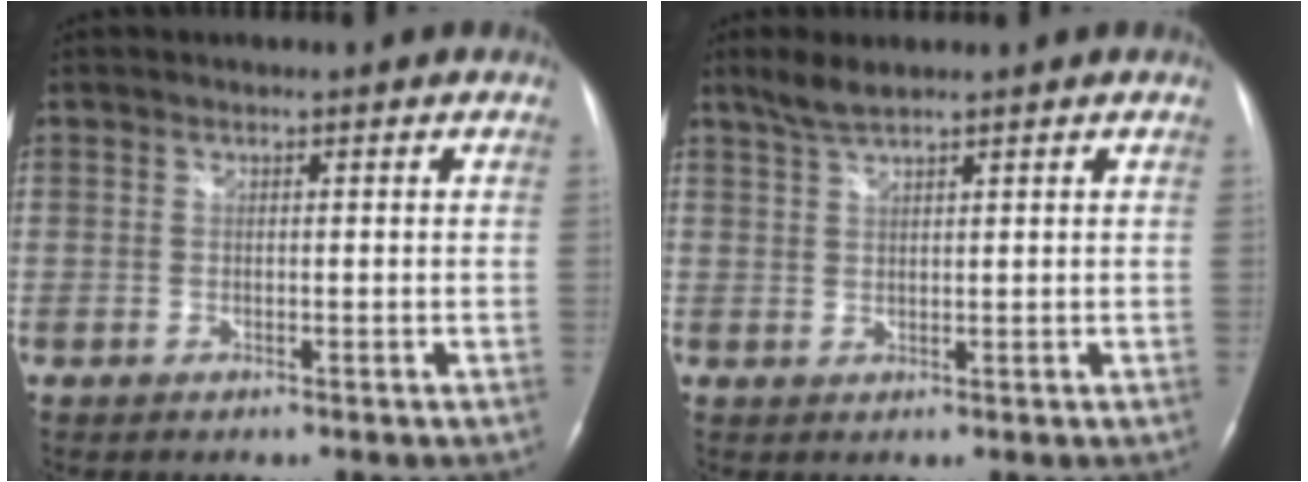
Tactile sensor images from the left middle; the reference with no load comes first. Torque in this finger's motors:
{"motor_torque": [0.26, -0.13, -0.03, 0.03]}